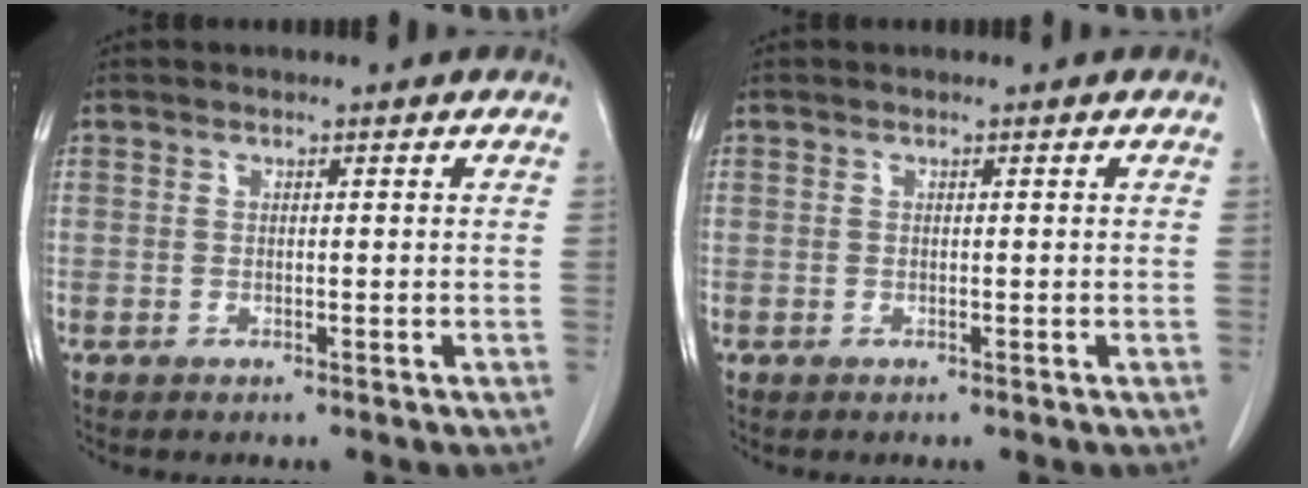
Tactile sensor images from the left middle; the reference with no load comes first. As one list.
[{"total": 0.0}]